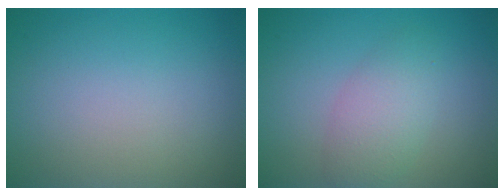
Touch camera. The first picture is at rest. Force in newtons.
{"total": 3.3, "press": 3.3, "slide": 0.1}